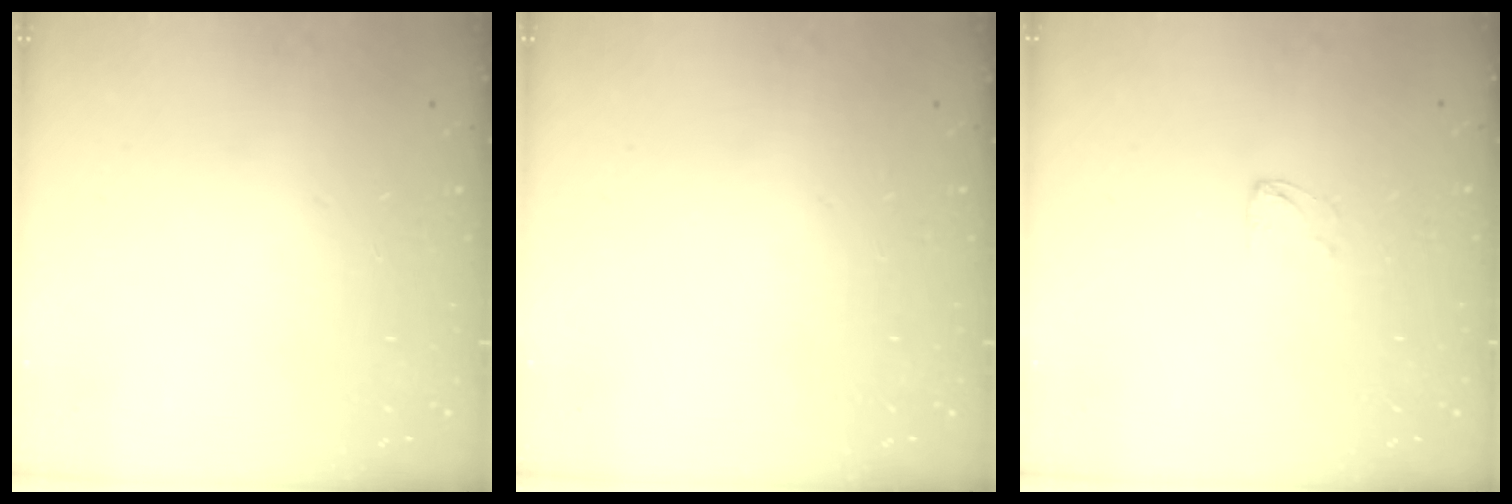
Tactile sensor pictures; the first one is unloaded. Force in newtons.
{"total": 0.0}
{"total": 2.9, "press": 2.9, "slide": 0.2}